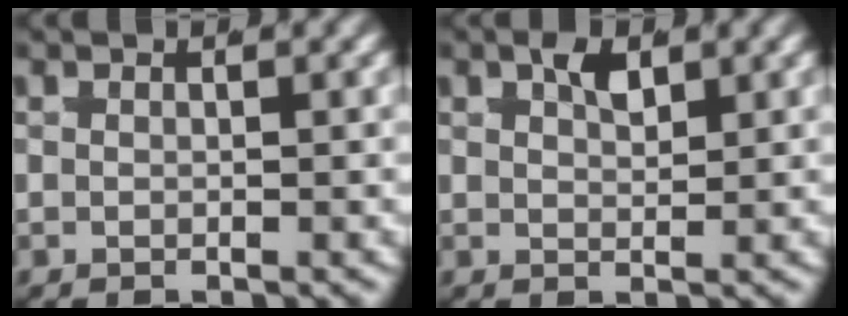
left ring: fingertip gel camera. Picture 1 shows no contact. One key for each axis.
{"total": 1.6, "fx": 0.8, "fy": 0.7, "fz": 1.2, "tx": -0.021, "ty": -0.008, "tz": 0.017}